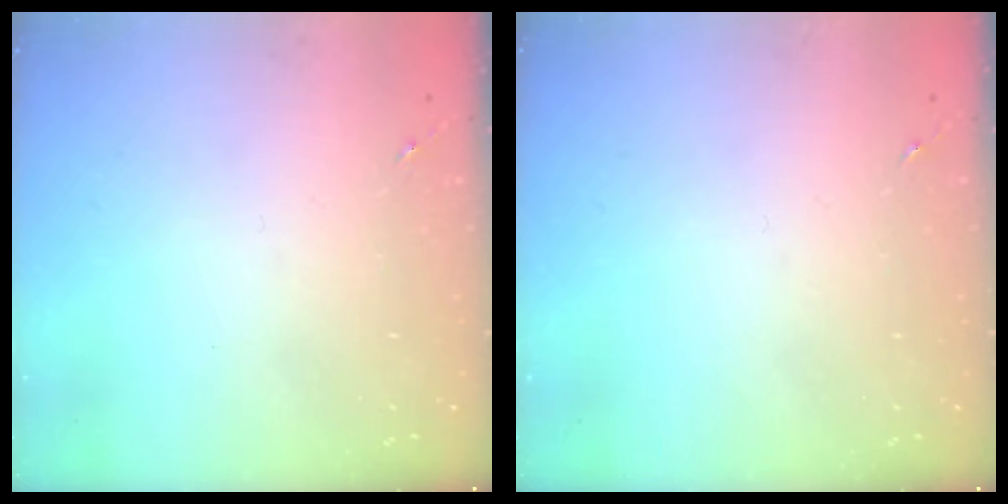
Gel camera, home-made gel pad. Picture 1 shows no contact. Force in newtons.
{"total": 0.0}